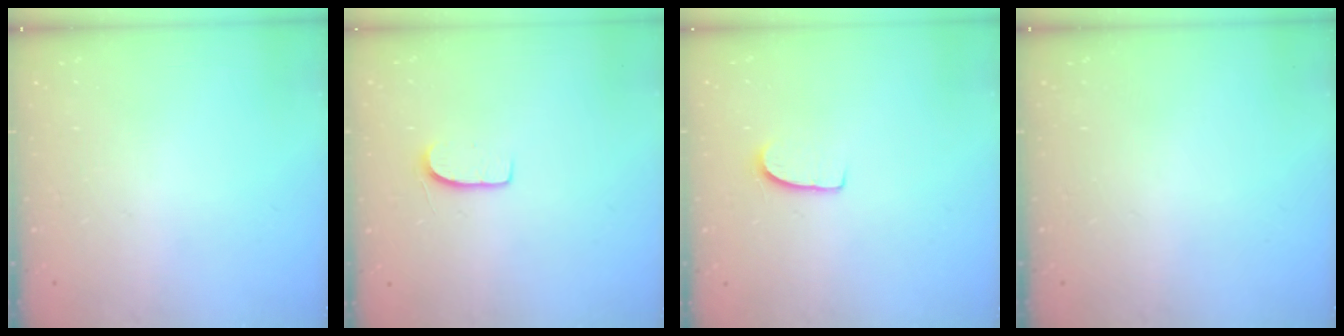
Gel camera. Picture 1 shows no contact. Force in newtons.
{"total": 7.1, "press": 7.1, "slide": 0.6}
{"total": 6.6, "press": 6.5, "slide": 0.4}
{"total": 0.0}